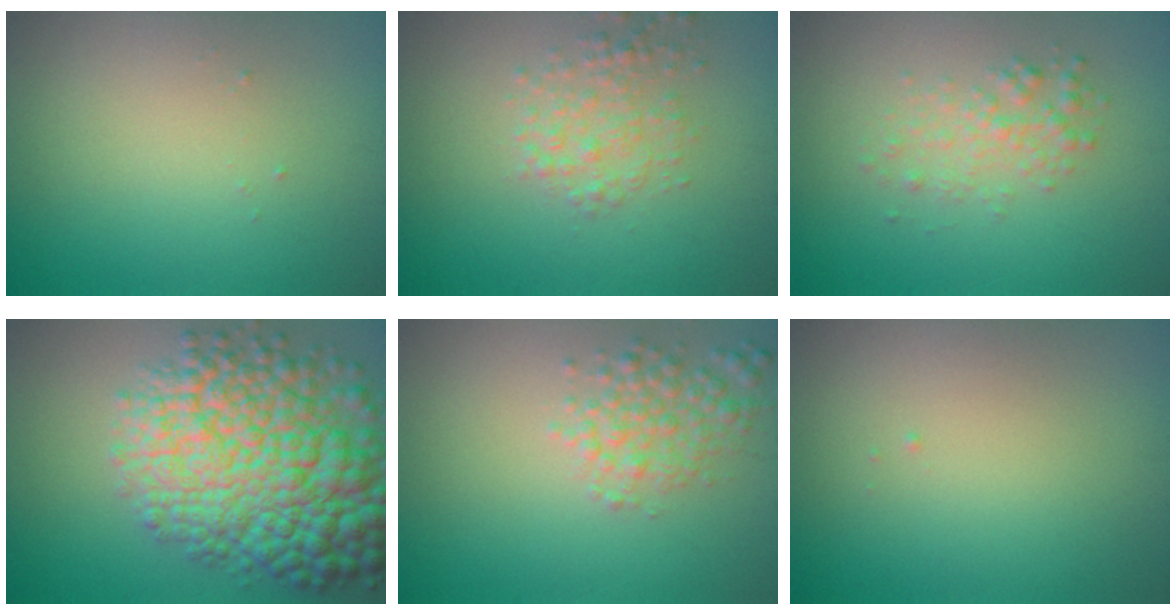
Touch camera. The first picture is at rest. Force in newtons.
{"total": 2.5, "press": 2.5, "slide": 0.1}
{"total": 2.0, "press": 2.0, "slide": 0.1}
{"total": 12.5, "press": 12.5, "slide": 0.3}
{"total": 2.8, "press": 2.8, "slide": 0.1}
{"total": 0.0}